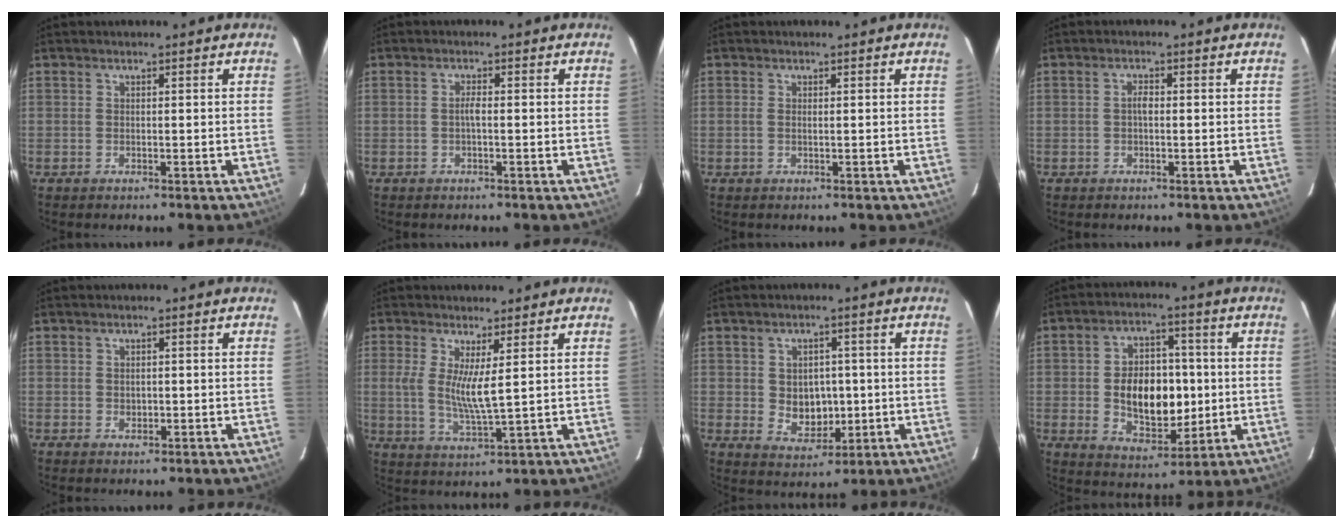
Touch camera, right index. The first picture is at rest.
{"total": 1.3, "force": [-0.3, 0.1, 1.2], "torque": [-0.023, 0.004, -0.008]}
{"total": 0.7, "force": [0.1, 0.1, 0.6], "torque": [-0.017, 0.001, 0.000]}
{"total": 1.5, "force": [-0.1, 0.7, 1.3], "torque": [-0.024, 0.006, -0.005]}
{"total": 1.3, "force": [0.0, 1.1, 0.7], "torque": [-0.010, 0.002, 0.001]}
{"total": 6.8, "force": [1.6, 0.8, 6.5], "torque": [-0.130, -0.016, 0.029]}
{"total": 7.0, "force": [-0.1, 5.7, 4.1], "torque": [-0.075, 0.002, 0.016]}
{"total": 13.5, "force": [-0.7, 8.7, 10.4], "torque": [-0.190, 0.014, 0.007]}